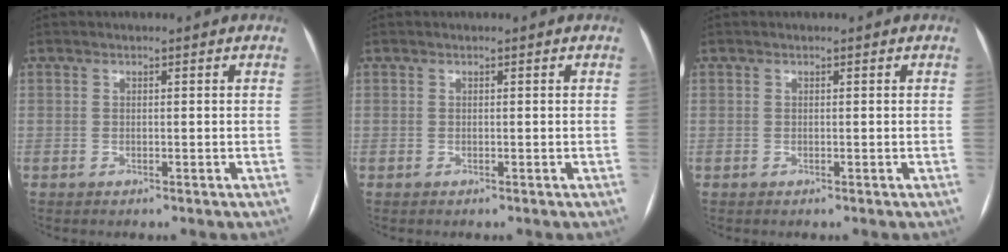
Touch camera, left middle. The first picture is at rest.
{"total": 0.0}
{"total": 0.0}